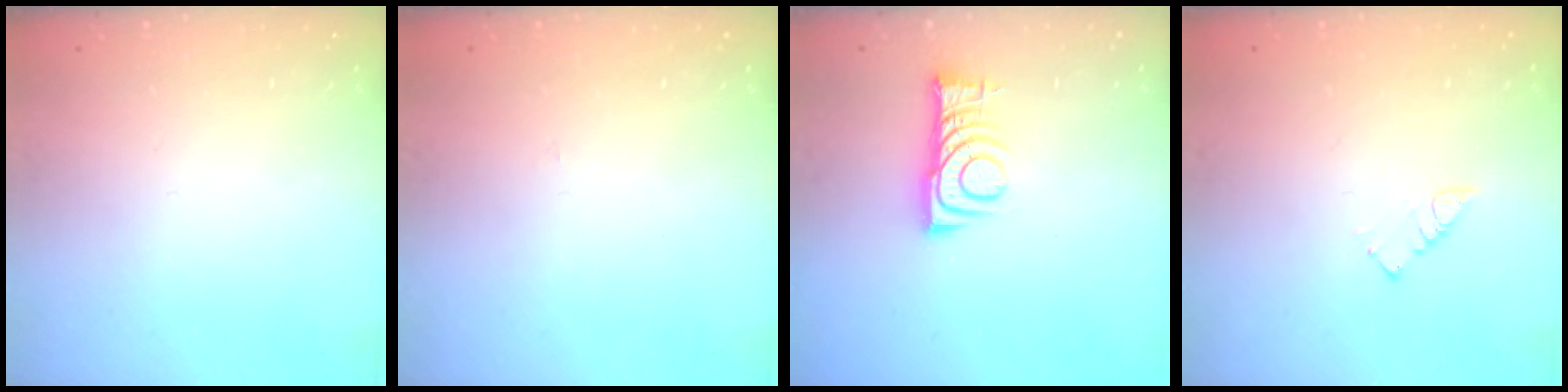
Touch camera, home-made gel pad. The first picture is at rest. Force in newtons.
{"total": 2.8, "press": 2.8, "slide": 0.4}
{"total": 8.3, "press": 8.3, "slide": 0.8}
{"total": 2.9, "press": 2.9, "slide": 0.5}